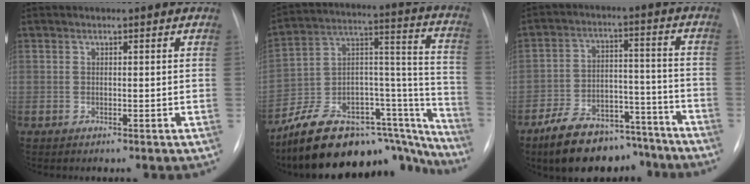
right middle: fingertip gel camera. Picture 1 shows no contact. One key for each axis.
{"total": 26.0, "fx": -21.9, "fy": 9.2, "fz": 10.6, "tx": -0.106, "ty": 0.063, "tz": -0.330}
{"total": 14.4, "fx": -11.7, "fy": 6.2, "fz": 5.6, "tx": -0.076, "ty": 0.038, "tz": -0.185}